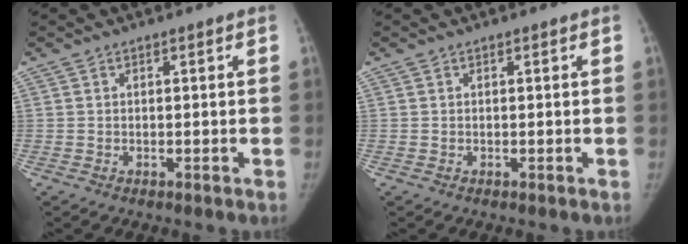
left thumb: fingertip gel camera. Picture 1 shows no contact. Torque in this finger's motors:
{"motor_torque": [0.03, 0.03, 0.10, -0.38, 0.00]}